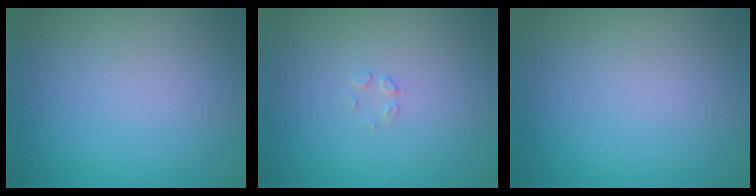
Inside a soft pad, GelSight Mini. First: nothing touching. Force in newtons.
{"total": 0.8, "press": 0.8, "slide": 0.0}
{"total": 0.0}